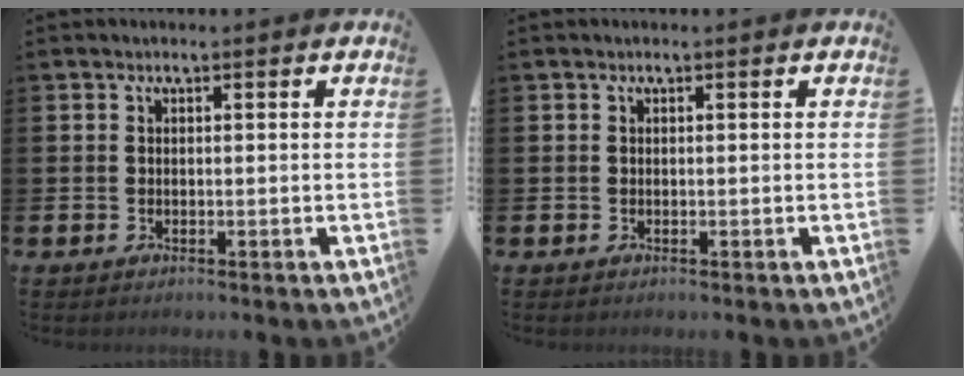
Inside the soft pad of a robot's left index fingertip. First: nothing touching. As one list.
[{"total": 0.0}]